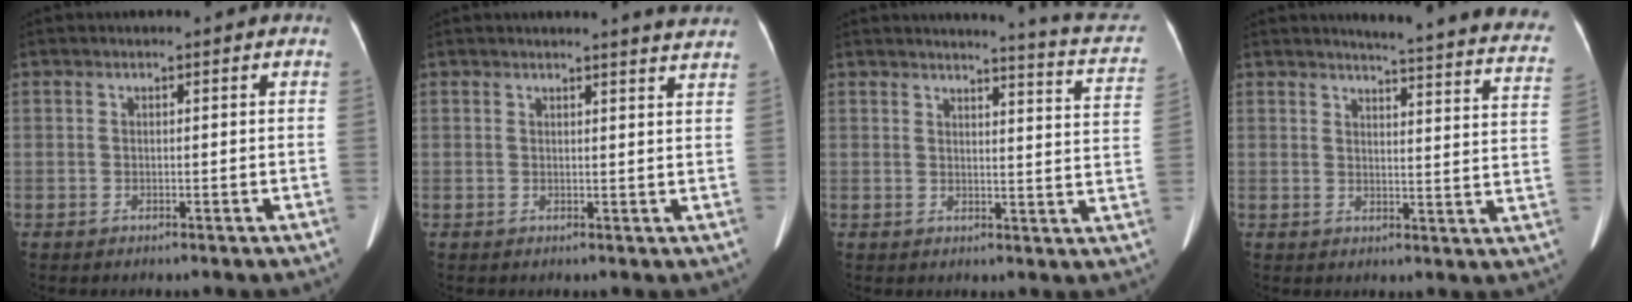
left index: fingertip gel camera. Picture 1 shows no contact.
{"total": 5.2, "force": [5.0, -0.5, 1.4], "torque": [-0.021, -0.009, 0.037]}
{"total": 11.2, "force": [10.6, 0.0, 3.6], "torque": [-0.036, -0.057, 0.094]}
{"total": 21.8, "force": [20.3, 0.9, 7.8], "torque": [-0.086, -0.094, 0.210]}